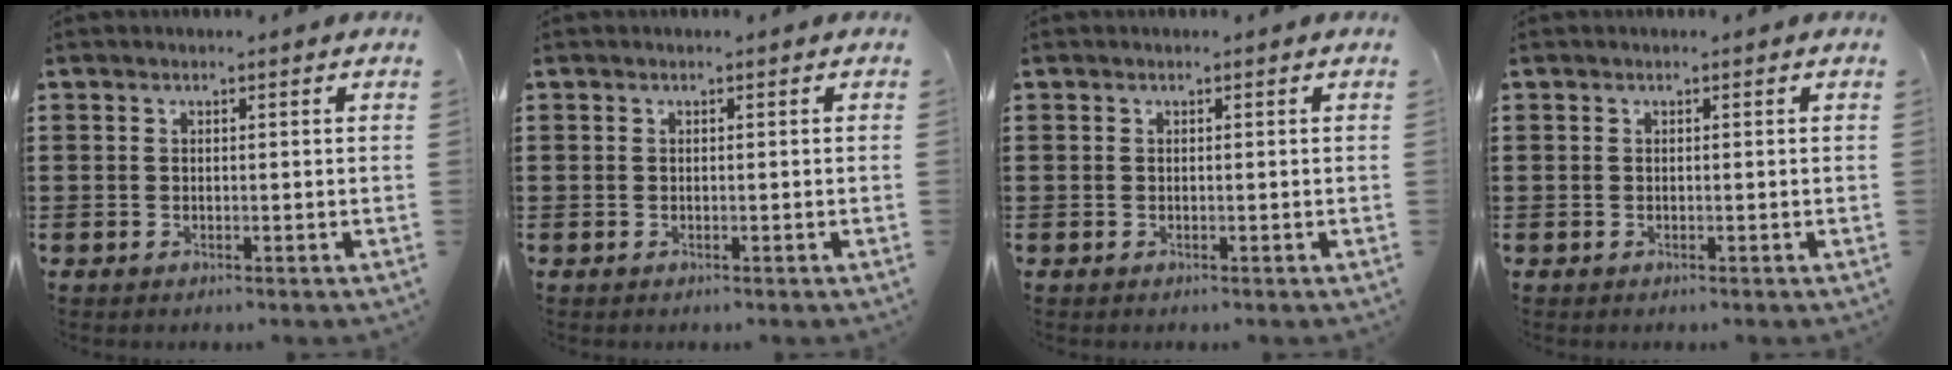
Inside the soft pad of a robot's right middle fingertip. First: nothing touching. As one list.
[{"total": 0.0}, {"total": 0.0}, {"total": 0.0}]